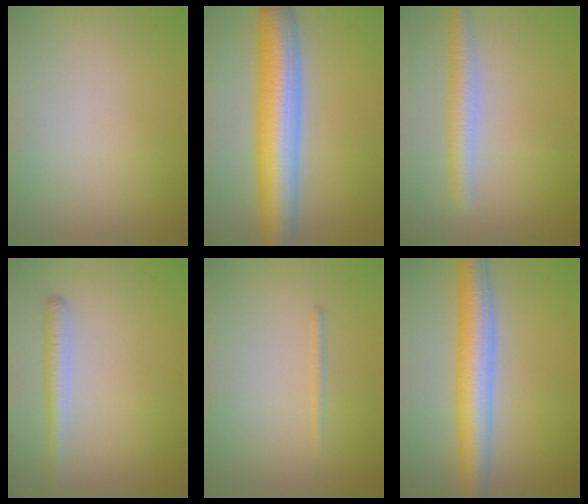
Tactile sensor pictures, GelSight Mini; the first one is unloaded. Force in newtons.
{"total": 9.4, "press": 9.3, "slide": 0.2}
{"total": 3.0, "press": 3.0, "slide": 0.1}
{"total": 2.3, "press": 2.3, "slide": 0.2}
{"total": 0.8, "press": 0.8, "slide": 0.1}
{"total": 6.9, "press": 6.8, "slide": 0.3}